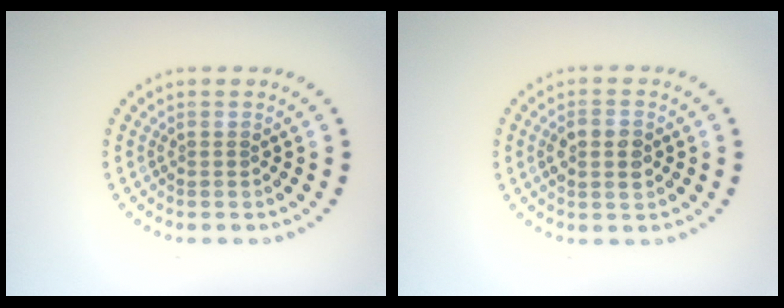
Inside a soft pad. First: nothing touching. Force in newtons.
{"total": 2.6, "press": 2.6, "slide": 0.2}